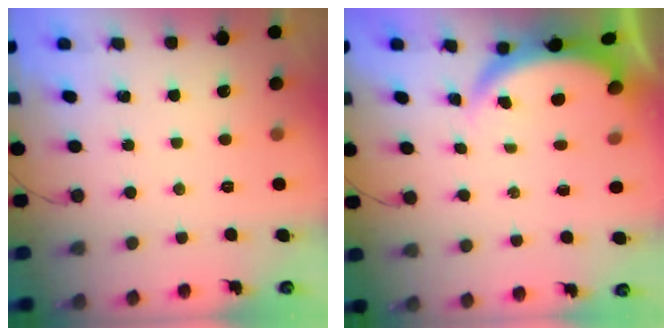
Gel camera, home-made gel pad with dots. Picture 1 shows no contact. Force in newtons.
{"total": 3.8, "press": 3.8, "slide": 0.1}